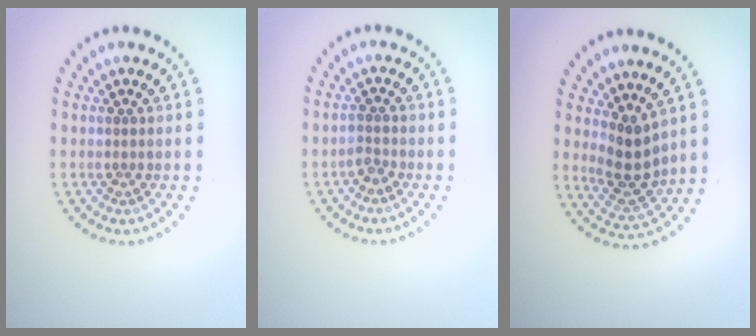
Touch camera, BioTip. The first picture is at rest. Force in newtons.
{"total": 1.0, "press": 0.9, "slide": 0.6}
{"total": 3.4, "press": 2.9, "slide": 1.7}